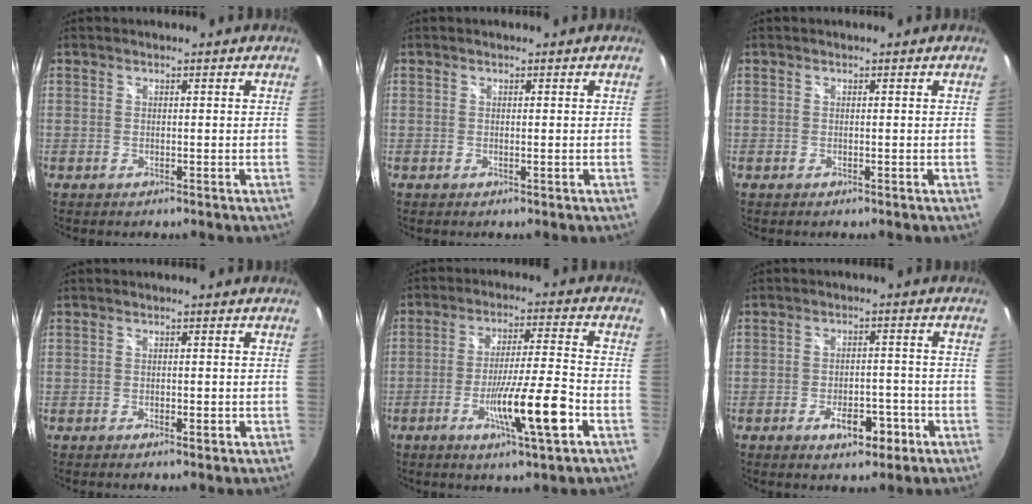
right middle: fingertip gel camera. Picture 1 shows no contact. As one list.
[{"total": 0.0}, {"total": 0.0}, {"total": 1.5, "force": [-0.7, 0.7, 1.2], "torque": [-0.017, -0.002, -0.011]}, {"total": 12.2, "force": [-5.2, 0.1, 11.0], "torque": [-0.199, -0.017, -0.090]}, {"total": 6.4, "force": [-3.4, 3.2, 4.3], "torque": [-0.080, 0.000, -0.045]}]